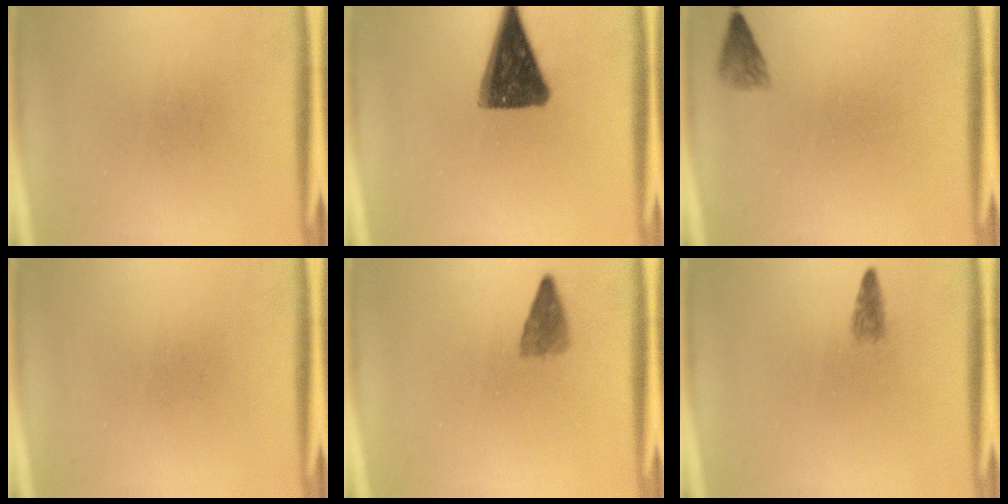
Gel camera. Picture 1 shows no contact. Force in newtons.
{"total": 13.0}
{"total": 1.8}
{"total": 0.0}
{"total": 2.4}
{"total": 1.4}